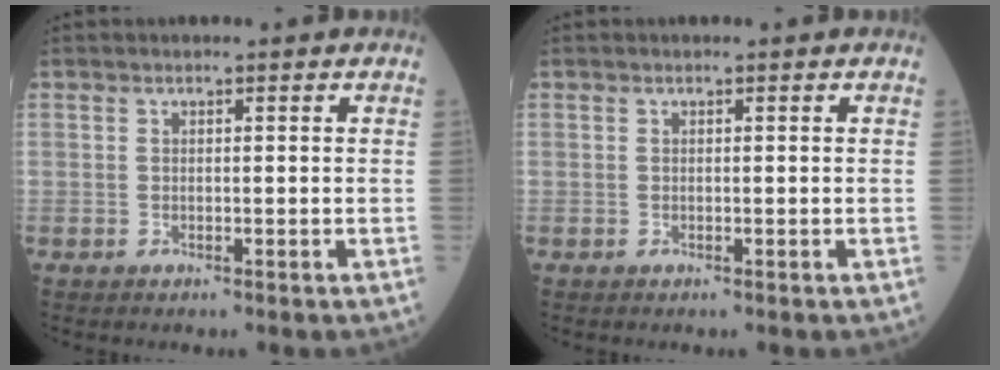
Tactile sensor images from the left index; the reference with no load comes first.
{"total": 0.0}